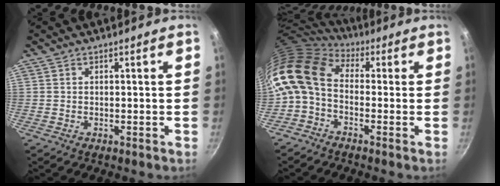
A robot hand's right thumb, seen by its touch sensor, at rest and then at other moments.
{"total": 12.6, "force": [-0.3, 8.7, 9.2], "torque": [-0.177, 0.023, -0.029]}